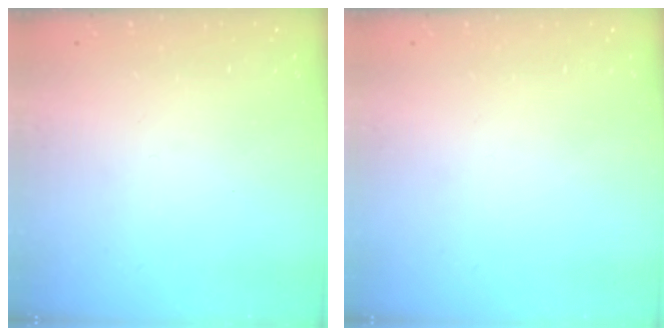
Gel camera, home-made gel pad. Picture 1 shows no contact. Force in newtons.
{"total": 1.5, "press": 1.5, "slide": 0.1}